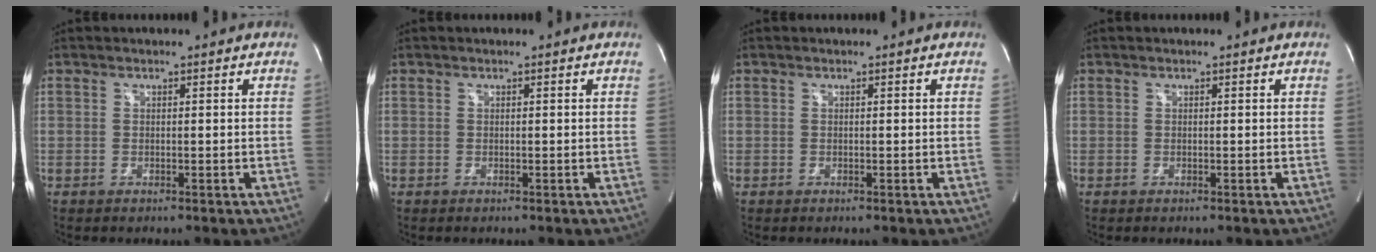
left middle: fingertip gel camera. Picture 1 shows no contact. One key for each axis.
{"total": 0.0}
{"total": 0.0}
{"total": 0.0}